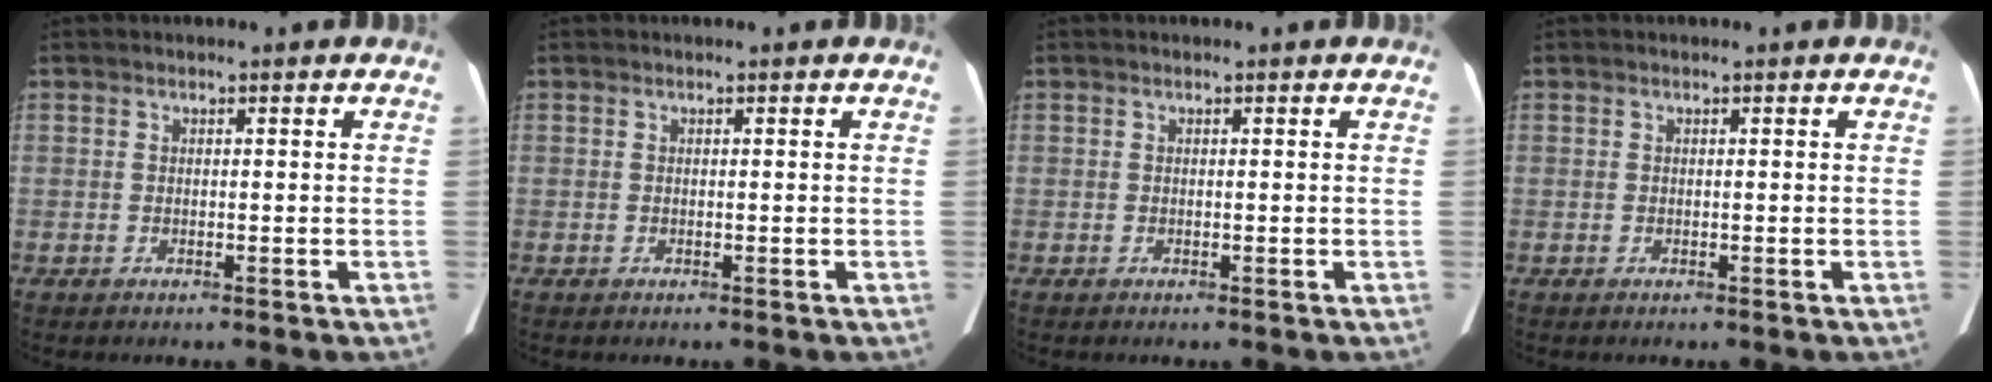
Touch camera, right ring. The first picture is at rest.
{"total": 0.0}
{"total": 0.0}
{"total": 0.0}